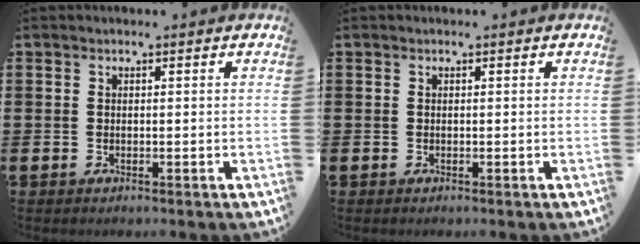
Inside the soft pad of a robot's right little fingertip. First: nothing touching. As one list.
[{"total": 0.0}]